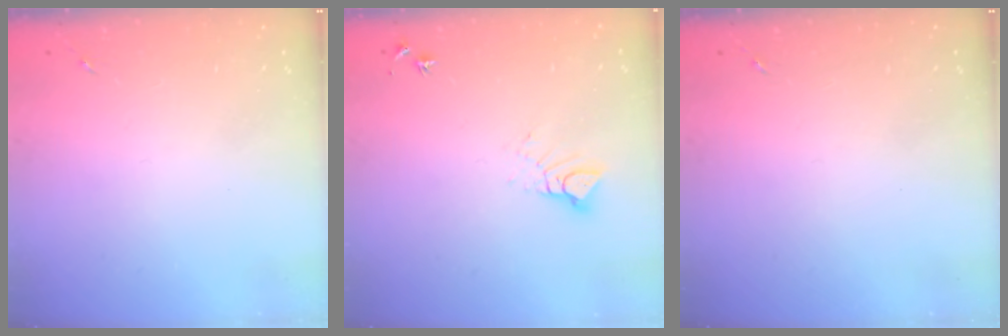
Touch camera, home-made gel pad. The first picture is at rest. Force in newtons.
{"total": 6.3, "press": 6.3, "slide": 0.1}
{"total": 0.0}